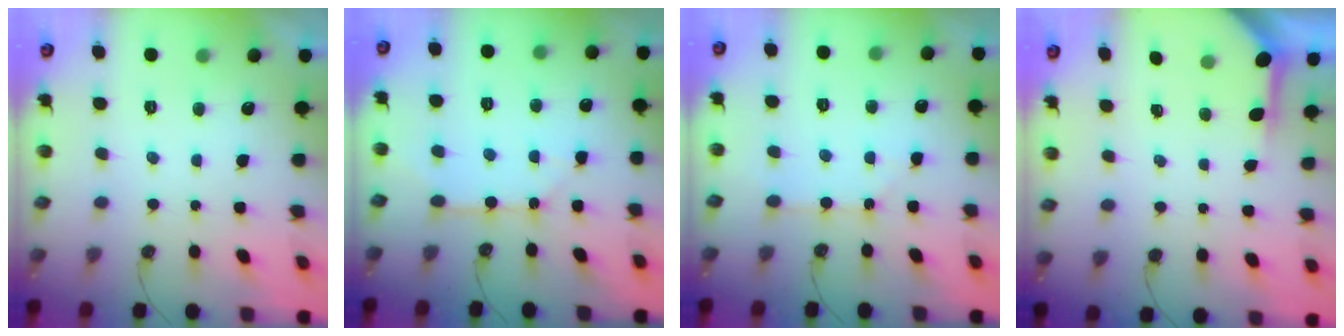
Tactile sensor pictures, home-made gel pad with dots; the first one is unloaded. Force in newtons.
{"total": 7.6, "press": 7.5, "slide": 0.8}
{"total": 2.3, "press": 2.2, "slide": 0.4}
{"total": 3.8, "press": 3.8, "slide": 0.5}